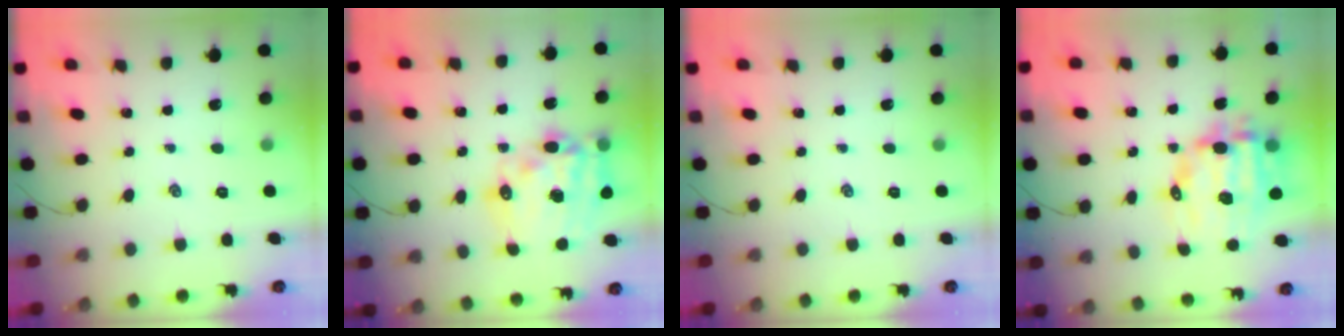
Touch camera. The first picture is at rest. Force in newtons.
{"total": 19.2, "press": 18.6, "slide": 4.5}
{"total": 0.0}
{"total": 12.8, "press": 12.5, "slide": 2.7}